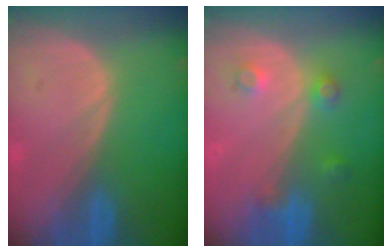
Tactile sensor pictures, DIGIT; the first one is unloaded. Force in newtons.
{"total": 3.7, "press": 3.4, "slide": 1.4}